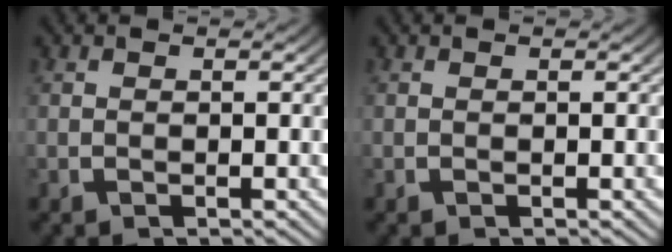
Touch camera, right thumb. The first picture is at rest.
{"total": 0.0}